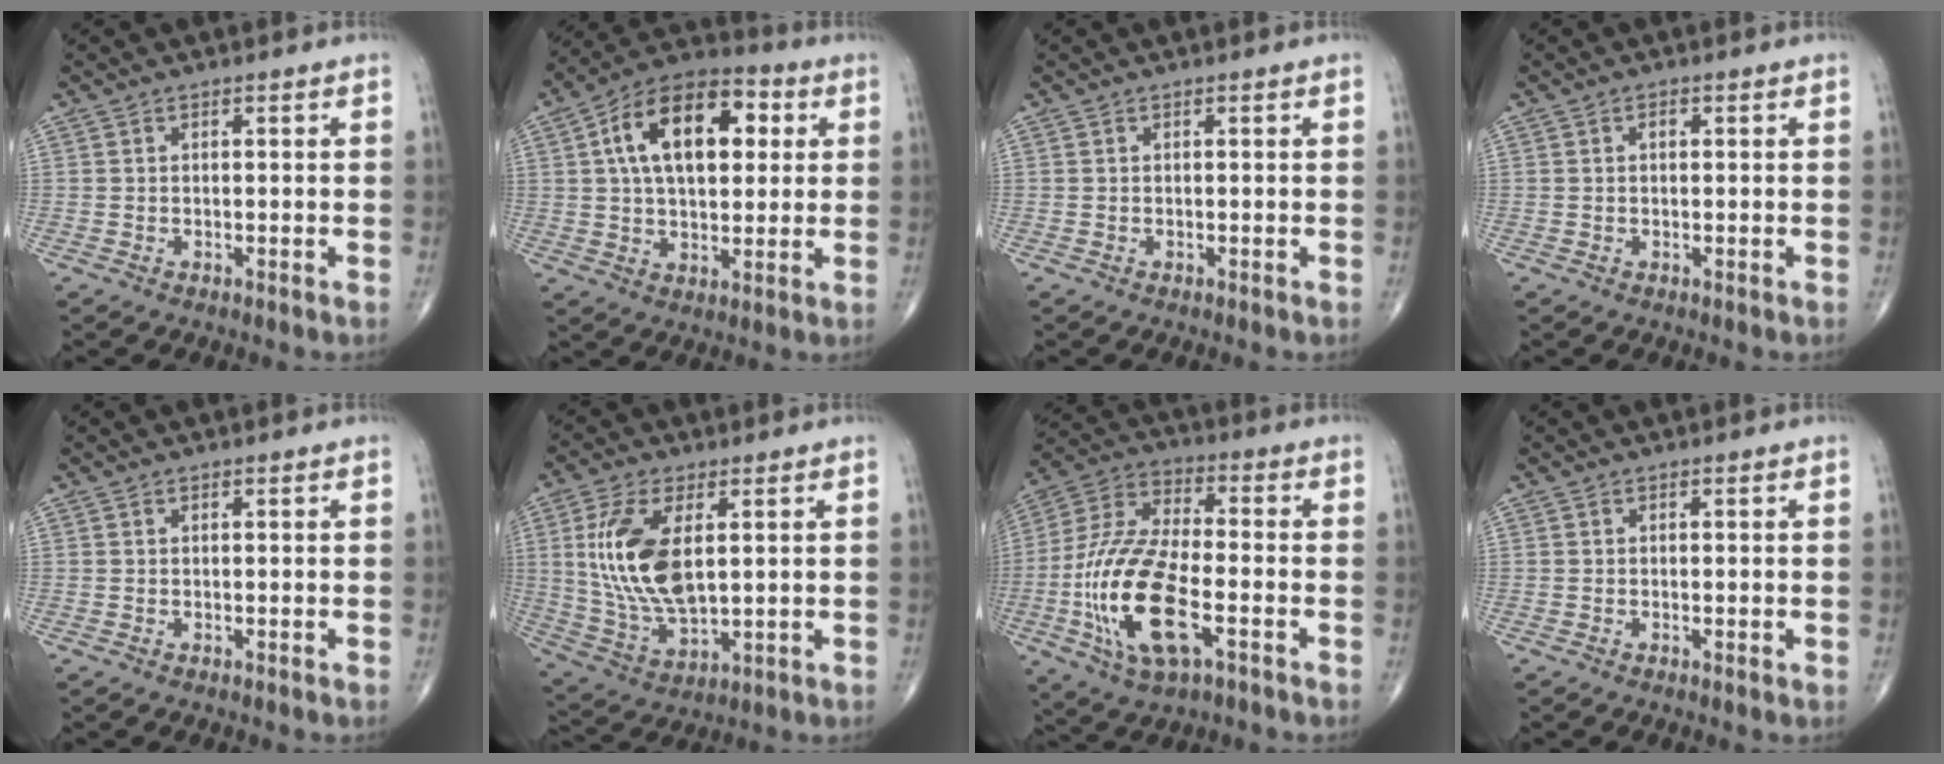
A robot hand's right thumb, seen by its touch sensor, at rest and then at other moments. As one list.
[{"total": 18.5, "force": [4.5, 10.5, 14.5], "torque": [-0.210, 0.016, 0.066]}, {"total": 0.0}, {"total": 1.2, "force": [0.3, 0.7, 0.9], "torque": [-0.015, 0.003, 0.004]}, {"total": 0.0}, {"total": 15.1, "force": [3.0, 7.4, 12.8], "torque": [-0.261, -0.015, 0.069]}, {"total": 19.9, "force": [-5.7, 8.3, 17.2], "torque": [-0.358, 0.018, -0.100]}, {"total": 0.6, "force": [-0.1, 0.1, 0.6], "torque": [-0.014, -0.003, -0.002]}]